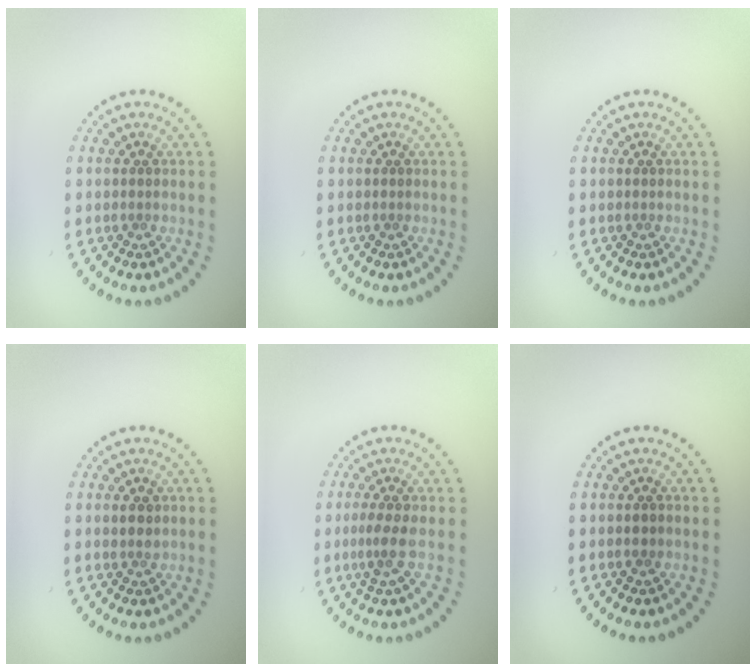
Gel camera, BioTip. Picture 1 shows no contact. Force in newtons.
{"total": 0.0}
{"total": 0.0}
{"total": 1.3, "press": 1.2, "slide": 0.5}
{"total": 1.8, "press": 1.5, "slide": 1.1}
{"total": 0.8, "press": 0.8, "slide": 0.3}